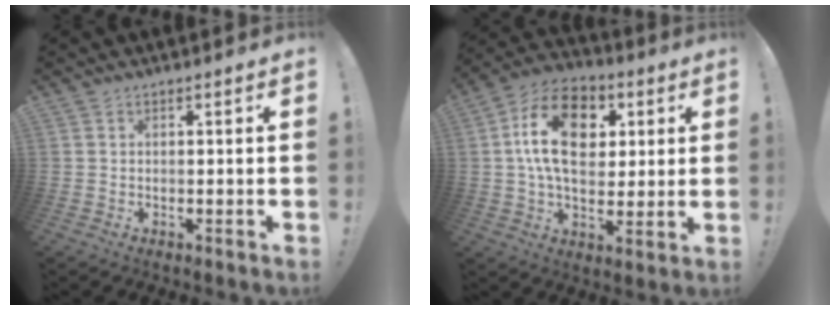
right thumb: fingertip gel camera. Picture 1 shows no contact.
{"total": 18.9, "force": [5.2, 12.8, 12.9], "torque": [-0.207, -0.006, 0.095]}